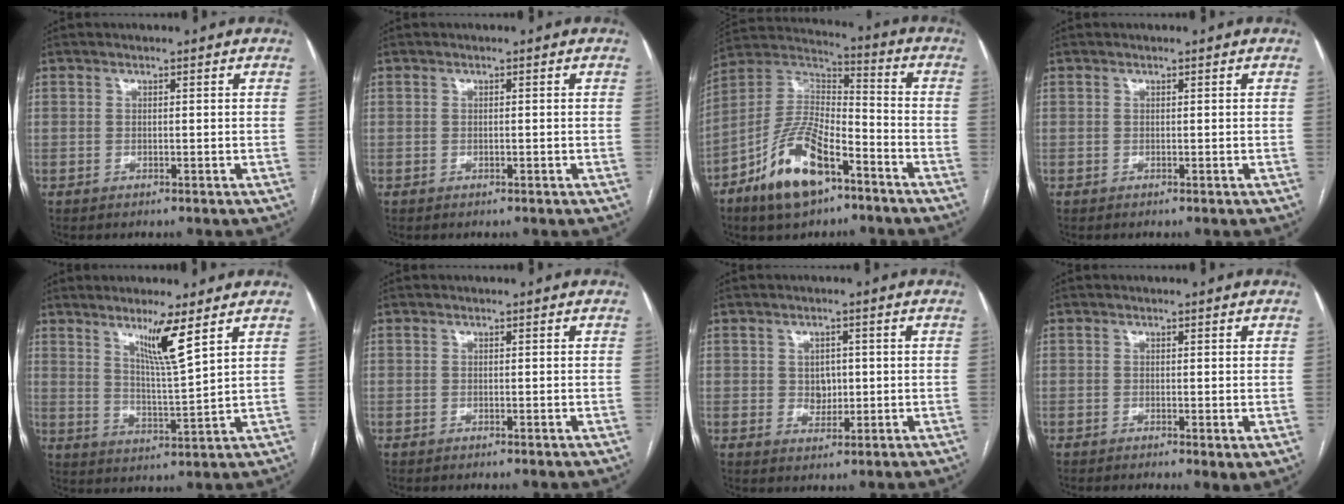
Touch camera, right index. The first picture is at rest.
{"total": 0.0}
{"total": 14.6, "force": [-8.3, 5.3, 10.7], "torque": [-0.217, 0.005, -0.152]}
{"total": 0.0}
{"total": 7.3, "force": [4.4, -0.7, 5.7], "torque": [-0.100, -0.018, 0.079]}
{"total": 0.0}
{"total": 3.4, "force": [0.6, 2.5, 2.2], "torque": [-0.034, -0.001, 0.020]}
{"total": 2.0, "force": [-0.4, 0.5, 1.9], "torque": [-0.029, -0.008, -0.005]}